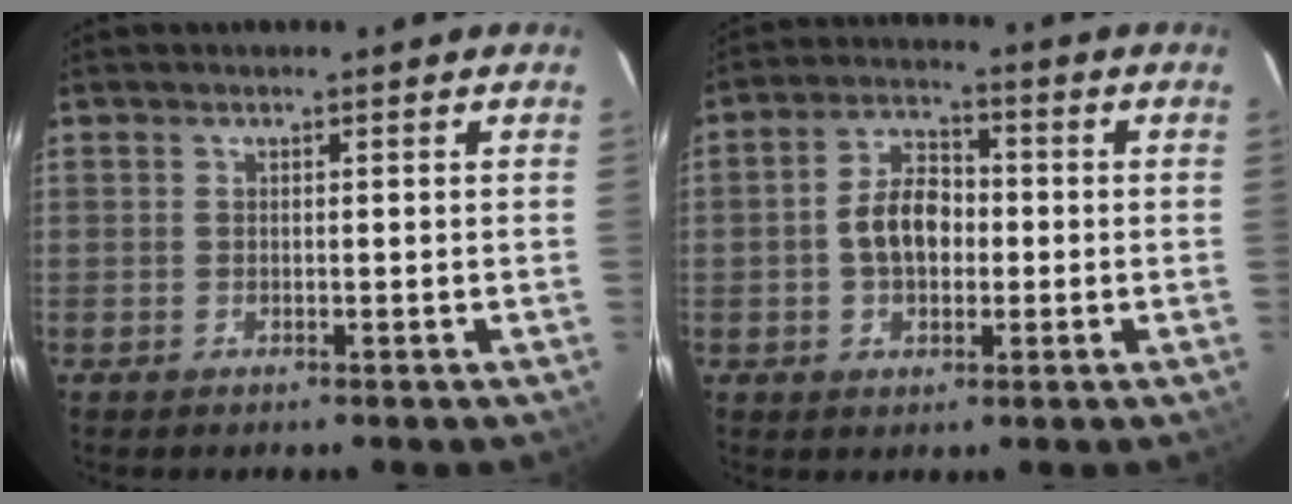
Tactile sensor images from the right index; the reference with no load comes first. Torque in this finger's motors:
{"motor_torque": [0.19, -0.01, 0.20, 0.06]}